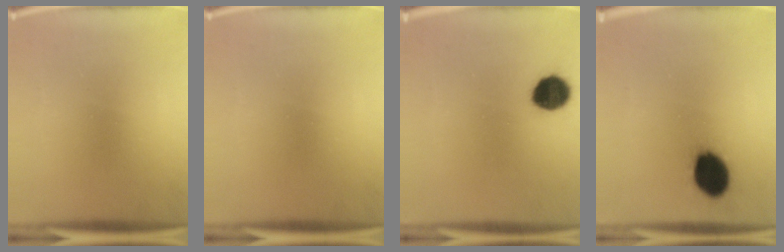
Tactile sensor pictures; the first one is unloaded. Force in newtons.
{"total": 0.0}
{"total": 8.4}
{"total": 11.8}